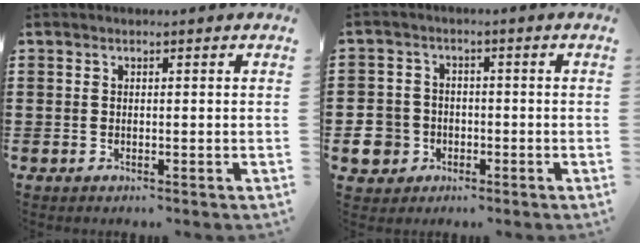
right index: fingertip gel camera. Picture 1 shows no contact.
{"total": 5.5, "force": [-2.2, 4.8, 1.8], "torque": [-0.077, 0.001, -0.048]}